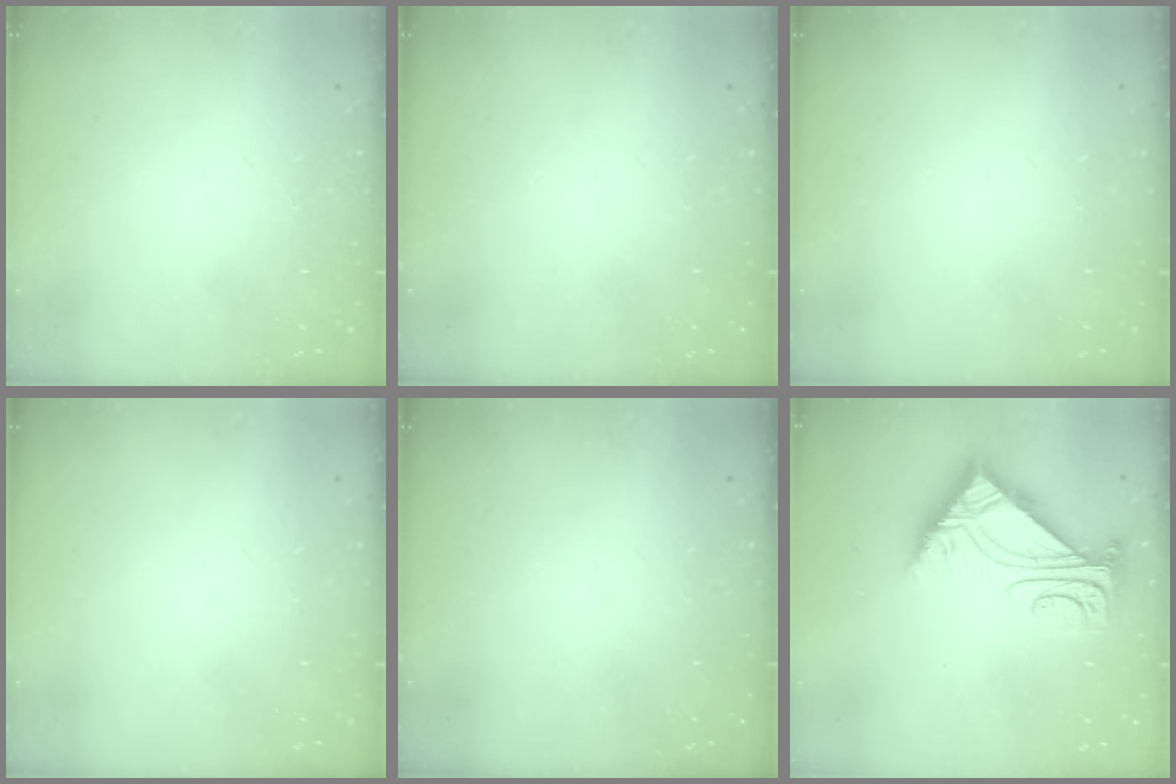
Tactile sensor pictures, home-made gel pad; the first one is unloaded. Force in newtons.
{"total": 0.0}
{"total": 0.0}
{"total": 0.0}
{"total": 0.0}
{"total": 8.9, "press": 8.8, "slide": 1.1}